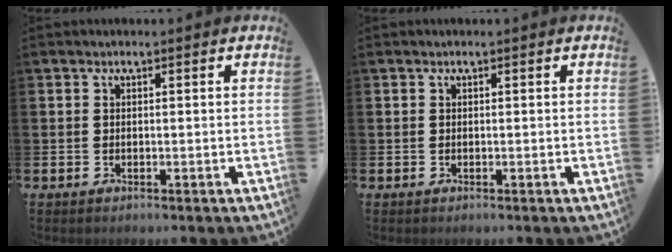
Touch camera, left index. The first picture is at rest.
{"total": 0.0}